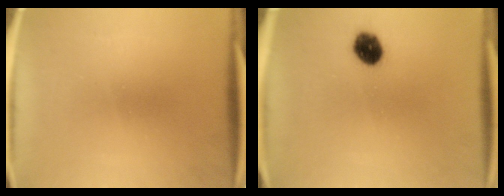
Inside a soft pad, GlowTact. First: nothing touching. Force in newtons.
{"total": 6.0}